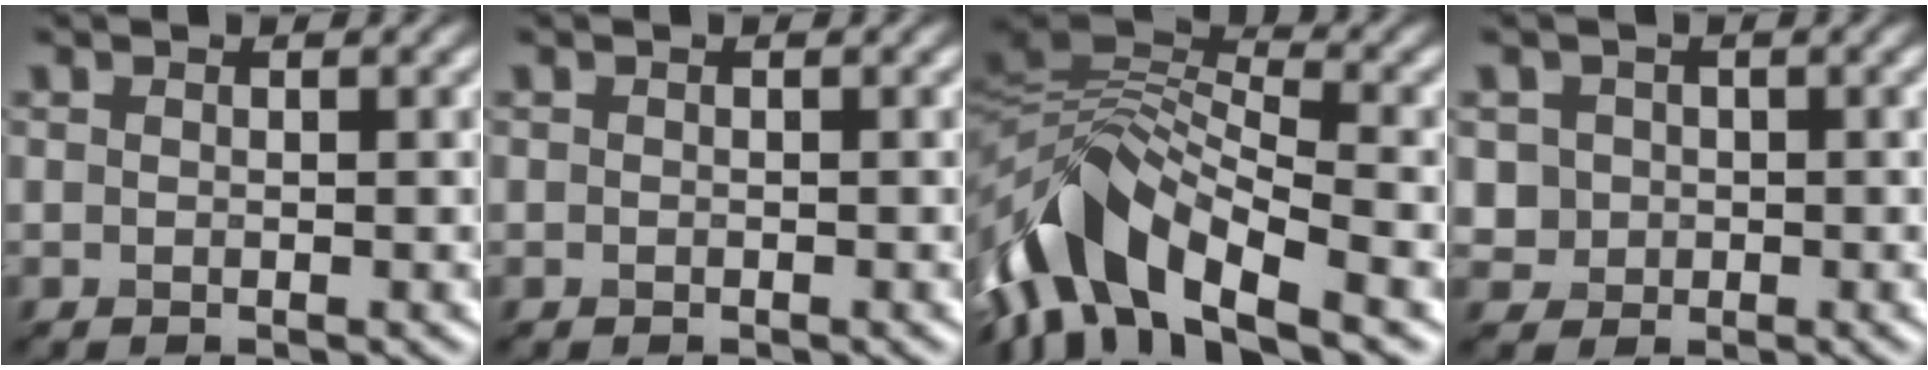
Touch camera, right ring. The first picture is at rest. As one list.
[{"total": 0.0}, {"total": 10.2, "force": [-5.0, 4.4, 7.6], "torque": [-0.139, 0.021, -0.108]}, {"total": 2.3, "force": [0.5, 2.3, 0.3], "torque": [-0.007, 0.005, 0.022]}]